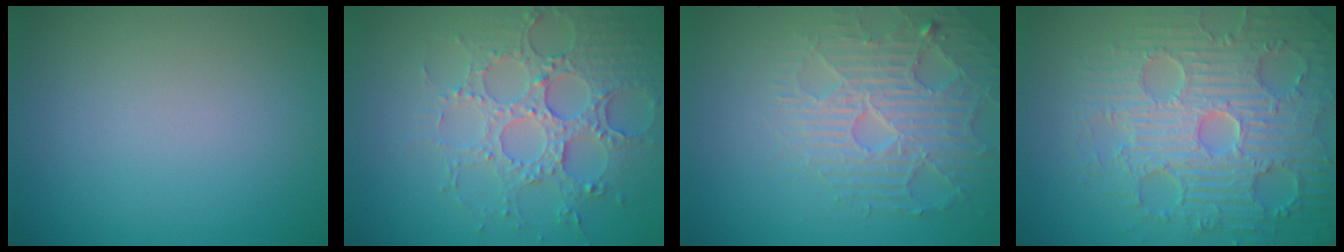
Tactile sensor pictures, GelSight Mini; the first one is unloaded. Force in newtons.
{"total": 4.7, "press": 4.6, "slide": 1.0}
{"total": 4.6, "press": 4.3, "slide": 1.7}
{"total": 8.7, "press": 6.5, "slide": 5.9}